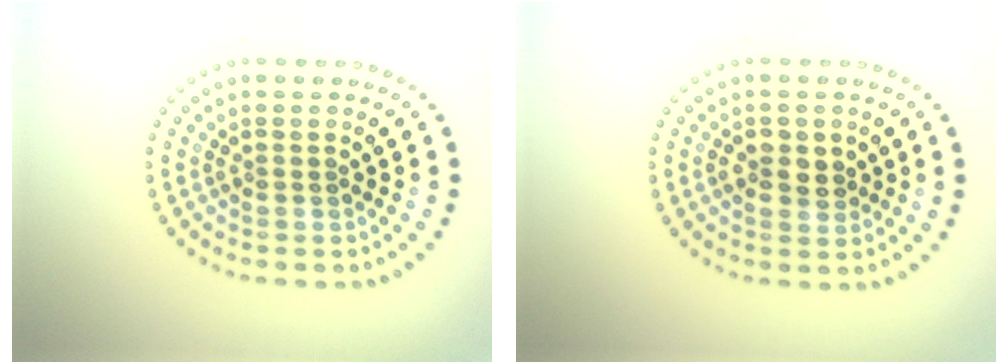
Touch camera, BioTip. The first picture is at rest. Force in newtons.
{"total": 2.3, "press": 2.3, "slide": 0.3}